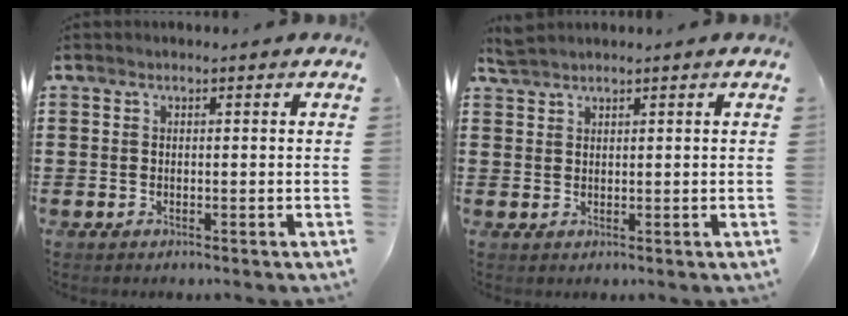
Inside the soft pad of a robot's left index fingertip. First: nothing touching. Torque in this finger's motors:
{"motor_torque": [0.04, 0.04, -0.01, 0.01]}